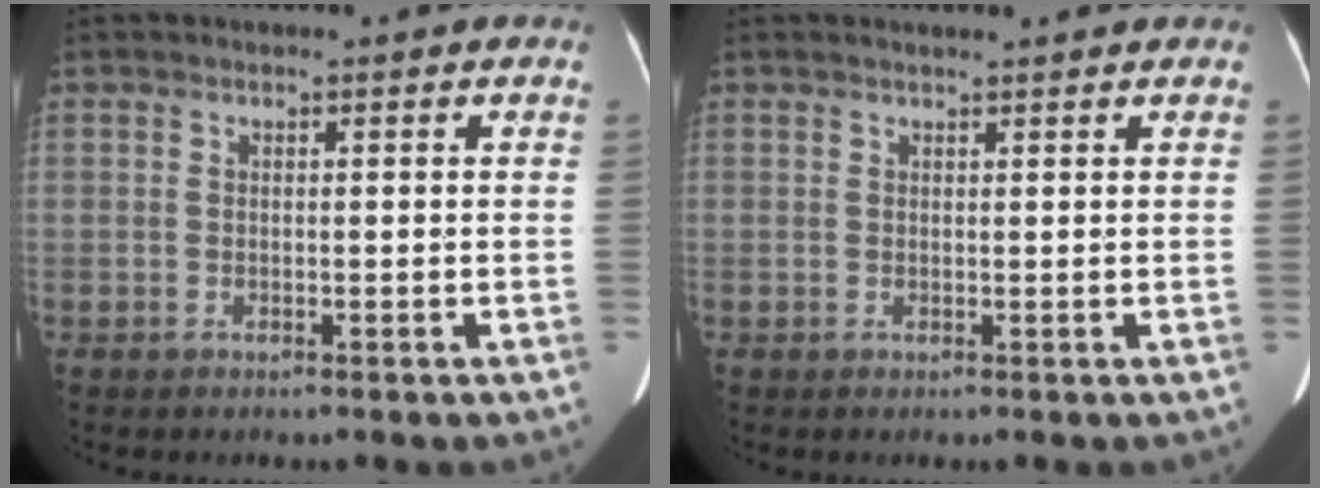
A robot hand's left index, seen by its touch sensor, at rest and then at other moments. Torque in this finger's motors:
{"motor_torque": [-0.11, -0.06, -0.09, 0.01]}